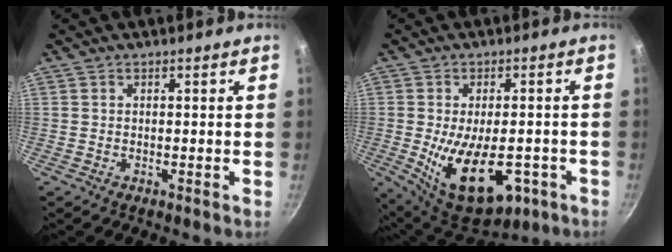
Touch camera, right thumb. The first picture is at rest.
{"total": 16.9, "force": [-5.0, 8.6, 13.6], "torque": [-0.180, -0.006, -0.057]}